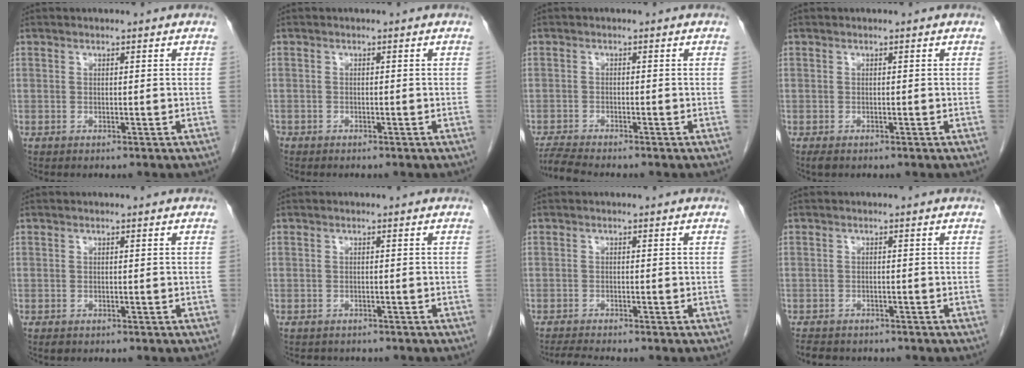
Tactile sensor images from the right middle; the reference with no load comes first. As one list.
[{"total": 0.8, "force": [-0.6, 0.5, 0.1], "torque": [-0.007, 0.002, -0.012]}, {"total": 3.7, "force": [-3.4, -0.6, 1.2], "torque": [-0.028, -0.020, -0.062]}, {"total": 1.2, "force": [-0.8, 0.5, 0.7], "torque": [-0.013, -0.002, -0.009]}, {"total": 0.5, "force": [-0.4, 0.3, 0.2], "torque": [-0.006, 0.000, -0.005]}, {"total": 2.6, "force": [-2.3, 1.1, 0.3], "torque": [-0.014, -0.002, -0.029]}, {"total": 2.3, "force": [-2.1, -0.6, 0.6], "torque": [-0.024, -0.015, -0.040]}, {"total": 5.3, "force": [-4.4, 2.3, 1.7], "torque": [-0.030, -0.005, -0.057]}]